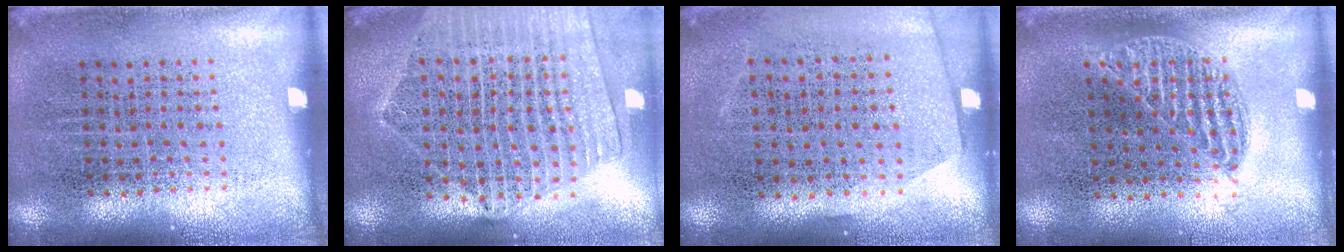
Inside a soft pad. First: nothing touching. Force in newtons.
{"total": 2.1, "press": 1.9, "slide": 0.9}
{"total": 0.5, "press": 0.0, "slide": 0.5}
{"total": 0.9, "press": 0.8, "slide": 0.4}